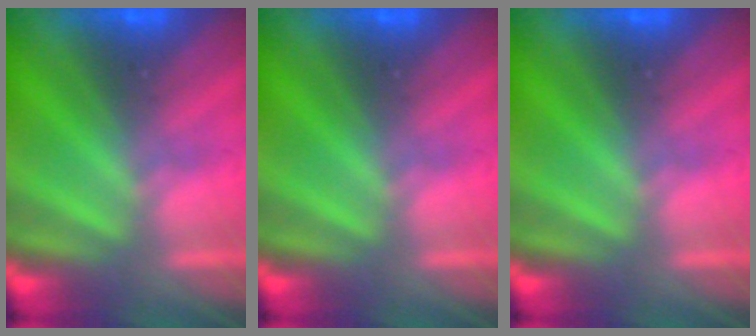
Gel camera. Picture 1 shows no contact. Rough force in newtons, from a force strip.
{"total": 0.0}
{"total": 0.0}